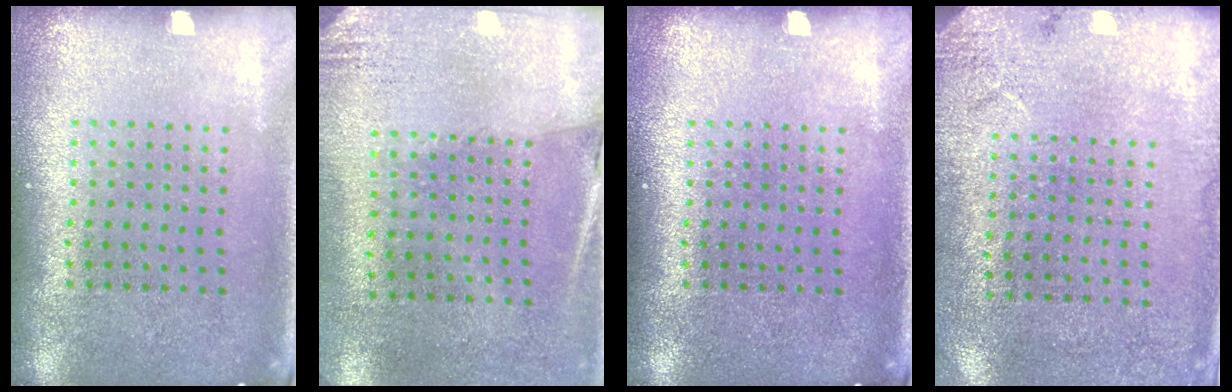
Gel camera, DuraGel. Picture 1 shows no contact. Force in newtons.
{"total": 2.7, "press": 2.4, "slide": 1.3}
{"total": 0.0}
{"total": 2.7, "press": 2.2, "slide": 1.6}